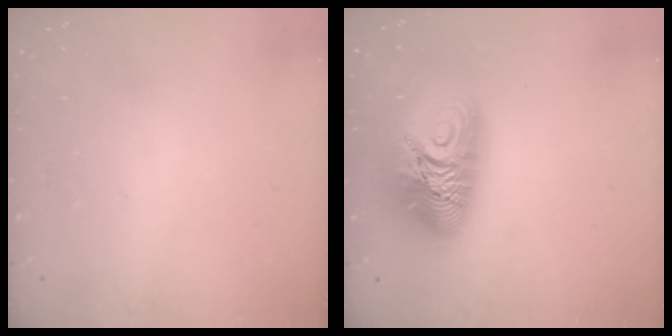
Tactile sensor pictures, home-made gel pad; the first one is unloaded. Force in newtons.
{"total": 14.1, "press": 14.1, "slide": 1.3}